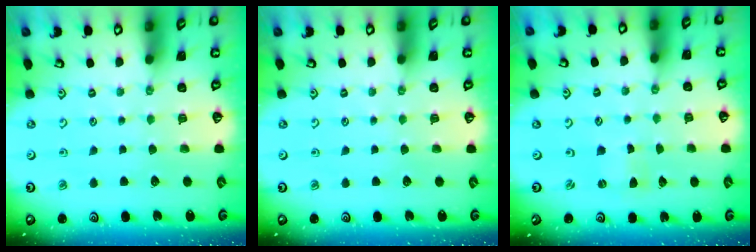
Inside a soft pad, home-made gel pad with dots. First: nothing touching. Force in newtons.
{"total": 0.0}
{"total": 0.0}